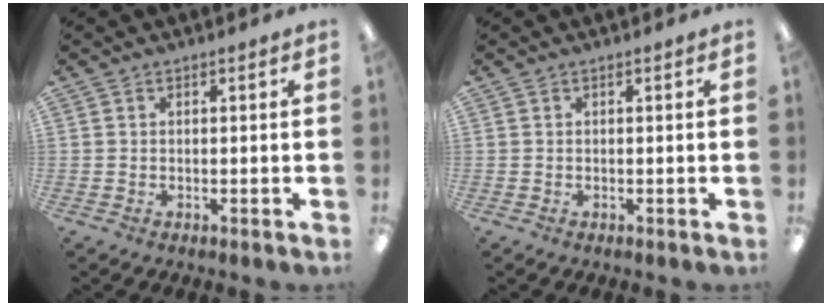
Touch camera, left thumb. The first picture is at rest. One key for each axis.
{"total": 0.0}